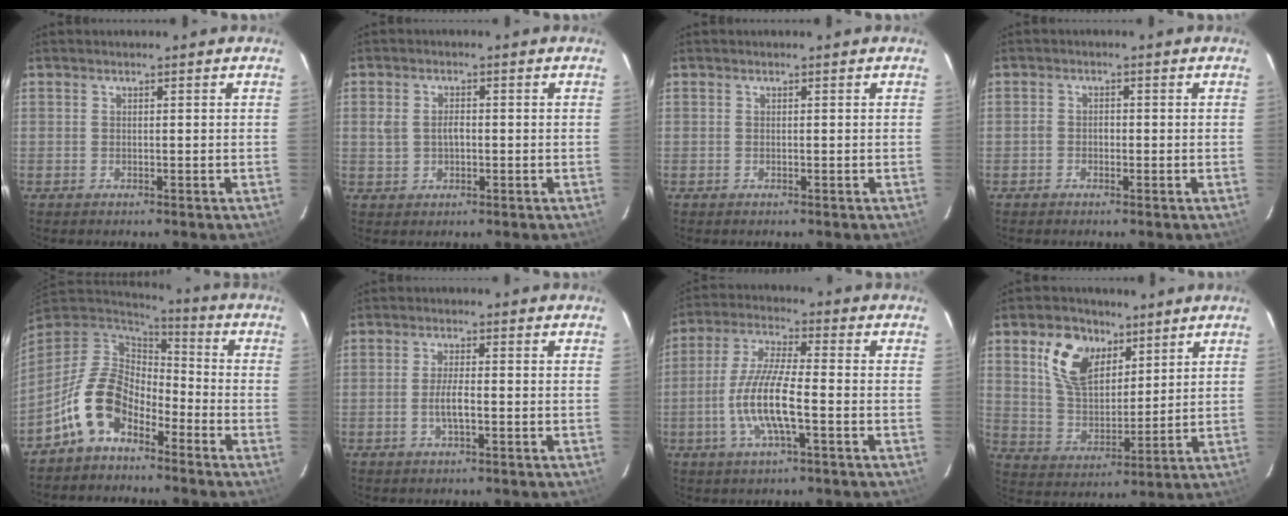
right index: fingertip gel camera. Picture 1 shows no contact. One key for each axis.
{"total": 3.5, "fx": -0.1, "fy": 2.4, "fz": 2.6, "tx": -0.051, "ty": 0.007, "tz": 0.004}
{"total": 0.0}
{"total": 1.4, "fx": -0.7, "fy": 1.0, "fz": 0.6, "tx": -0.010, "ty": 0.004, "tz": -0.014}
{"total": 11.8, "fx": -6.7, "fy": 7.0, "fz": 6.8, "tx": -0.141, "ty": 0.020, "tz": -0.130}
{"total": 3.5, "fx": -1.0, "fy": 0.7, "fz": 3.3, "tx": -0.064, "ty": -0.003, "tz": -0.018}
{"total": 11.3, "fx": -3.2, "fy": 2.1, "fz": 10.6, "tx": -0.222, "ty": -0.003, "tz": -0.063}
{"total": 12.4, "fx": 6.3, "fy": 7.5, "fz": 7.6, "tx": -0.151, "ty": 0.024, "tz": 0.123}